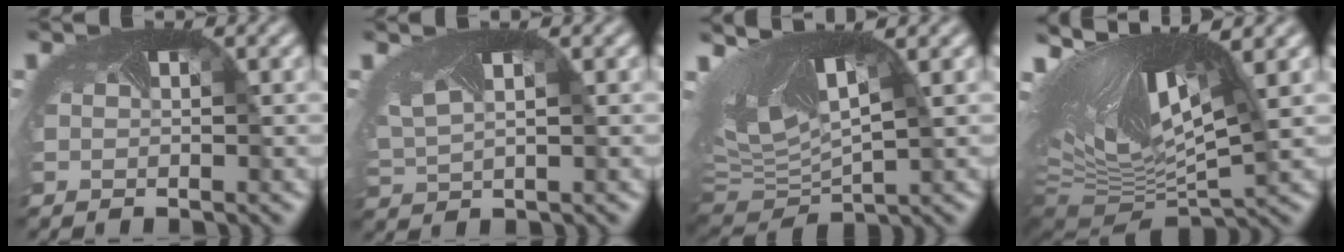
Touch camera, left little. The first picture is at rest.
{"total": 2.6, "force": [1.5, 1.1, 1.8], "torque": [-0.057, 0.001, 0.042]}
{"total": 10.2, "force": [2.4, 5.0, 8.5], "torque": [-0.186, -0.006, 0.057]}
{"total": 14.0, "force": [4.4, 5.5, 12.1], "torque": [-0.229, 0.010, 0.091]}